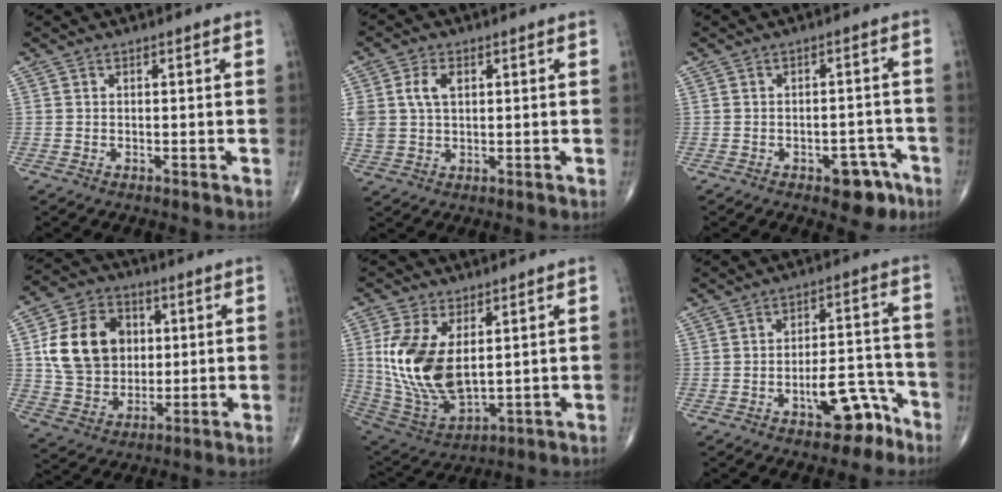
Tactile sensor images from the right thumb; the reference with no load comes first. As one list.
[{"total": 6.7, "force": [1.8, 4.4, 4.8], "torque": [-0.102, 0.003, 0.038]}, {"total": 6.3, "force": [-3.5, 3.4, 4.0], "torque": [-0.025, 0.028, -0.039]}, {"total": 16.3, "force": [2.8, 13.0, 9.4], "torque": [-0.141, 0.006, 0.055]}, {"total": 16.2, "force": [2.9, 8.7, 13.4], "torque": [-0.267, -0.020, 0.075]}, {"total": 9.2, "force": [-5.2, 4.3, 6.3], "torque": [-0.071, 0.054, -0.071]}]